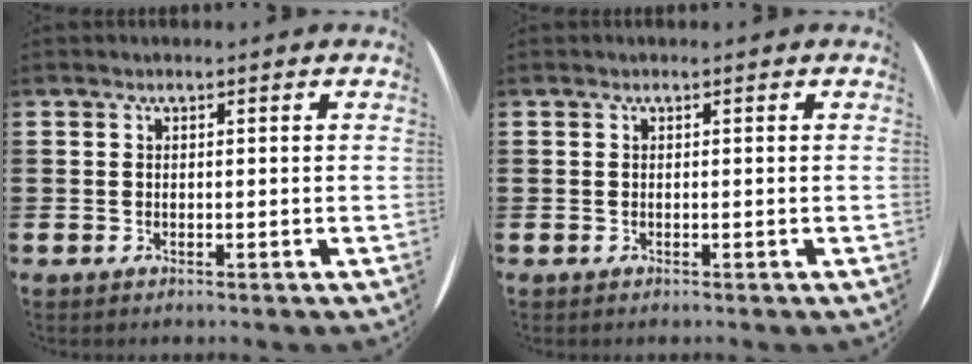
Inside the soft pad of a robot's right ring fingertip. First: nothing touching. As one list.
[{"total": 0.0}]